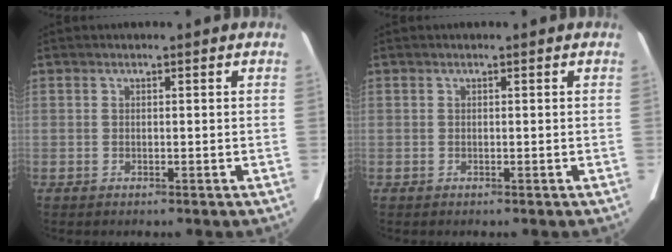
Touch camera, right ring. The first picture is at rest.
{"total": 0.0}